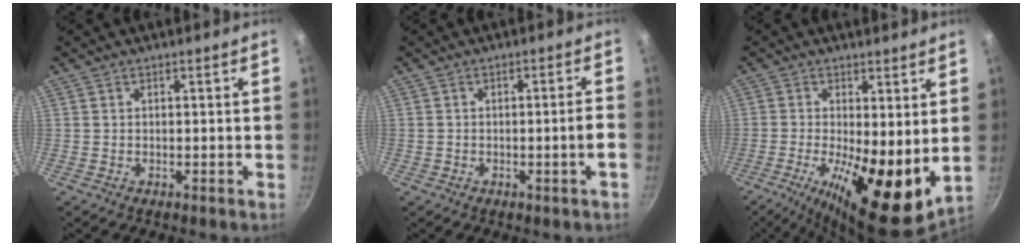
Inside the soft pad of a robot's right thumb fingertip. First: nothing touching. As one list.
[{"total": 3.0, "force": [-1.0, -0.3, 2.8], "torque": [-0.040, 0.016, -0.009]}, {"total": 15.3, "force": [-1.3, 5.5, 14.2], "torque": [-0.218, -0.028, -0.017]}]